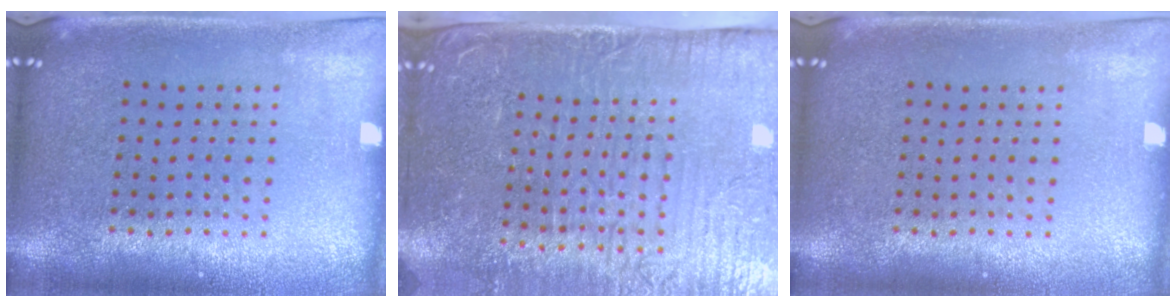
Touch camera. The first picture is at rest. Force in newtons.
{"total": 5.2, "press": 4.5, "slide": 2.7}
{"total": 0.0}